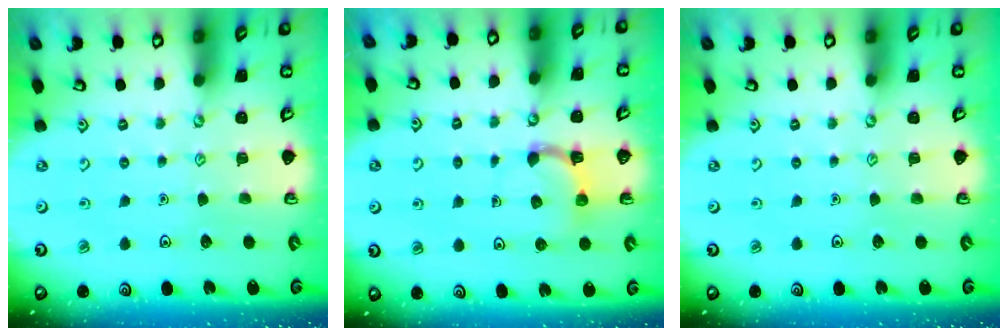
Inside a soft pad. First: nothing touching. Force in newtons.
{"total": 5.1, "press": 5.0, "slide": 0.9}
{"total": 0.0}